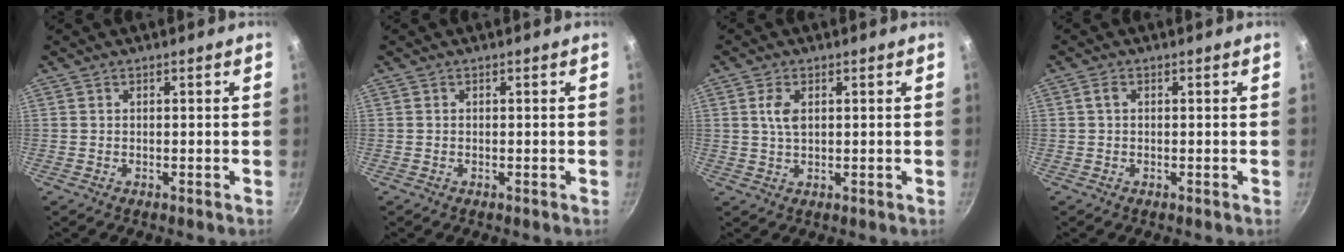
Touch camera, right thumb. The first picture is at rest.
{"total": 0.0}
{"total": 3.8, "force": [1.0, 2.0, 3.0], "torque": [-0.057, -0.001, 0.020]}
{"total": 1.3, "force": [0.2, 0.8, 1.0], "torque": [-0.017, 0.006, 0.005]}